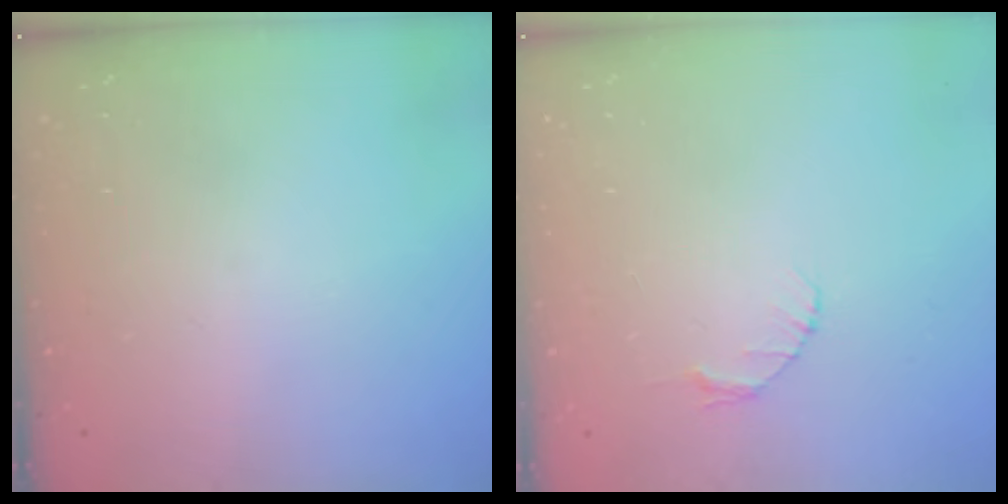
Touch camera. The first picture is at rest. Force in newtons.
{"total": 2.6, "press": 2.6, "slide": 0.3}